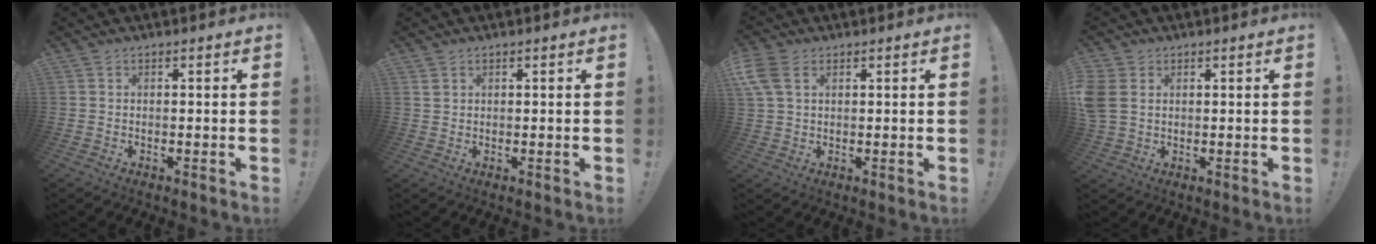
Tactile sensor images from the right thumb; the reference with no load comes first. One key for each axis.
{"total": 1.4, "fx": 0.8, "fy": 0.9, "fz": 0.6, "tx": -0.011, "ty": 0.001, "tz": 0.017}
{"total": 6.4, "fx": 2.8, "fy": 3.8, "fz": 4.4, "tx": -0.091, "ty": -0.006, "tz": 0.054}
{"total": 6.3, "fx": 1.4, "fy": 4.9, "fz": 3.6, "tx": -0.086, "ty": 0.004, "tz": 0.031}